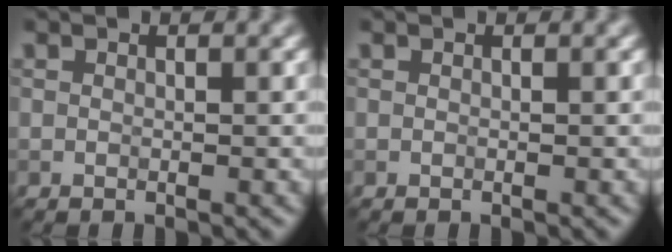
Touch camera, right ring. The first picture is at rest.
{"total": 0.0}